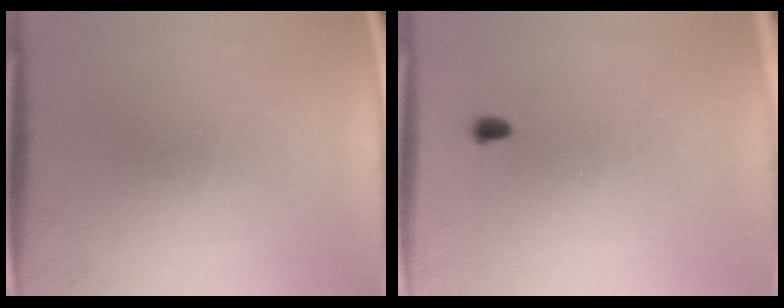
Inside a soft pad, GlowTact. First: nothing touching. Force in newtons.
{"total": 1.0}